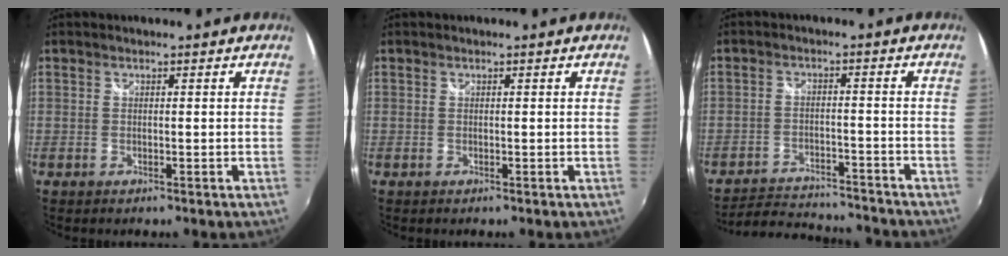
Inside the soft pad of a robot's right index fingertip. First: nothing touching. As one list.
[{"total": 0.0}, {"total": 14.1, "force": [-13.0, 3.3, 4.4], "torque": [-0.109, 0.003, -0.187]}]